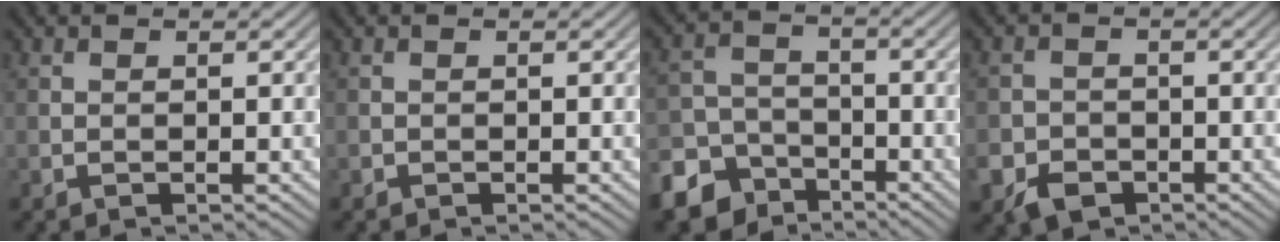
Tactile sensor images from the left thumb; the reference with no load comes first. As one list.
[{"total": 0.0}, {"total": 8.8, "force": [-5.9, 6.0, 2.6], "torque": [-0.055, -0.022, -0.119]}, {"total": 4.4, "force": [-2.5, 3.2, 1.7], "torque": [-0.037, -0.010, -0.051]}]